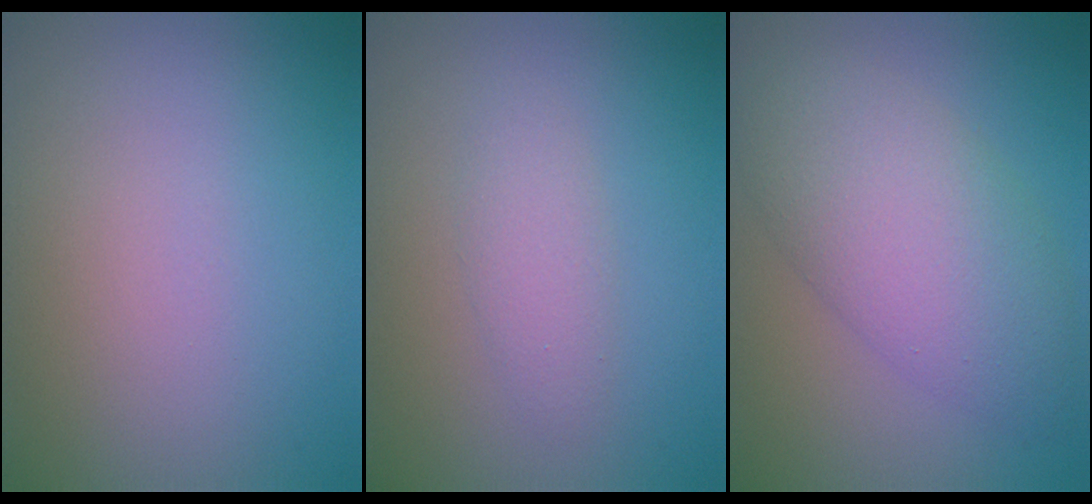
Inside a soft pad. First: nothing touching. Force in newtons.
{"total": 1.8, "press": 1.8, "slide": 0.1}
{"total": 6.9, "press": 6.9, "slide": 0.2}